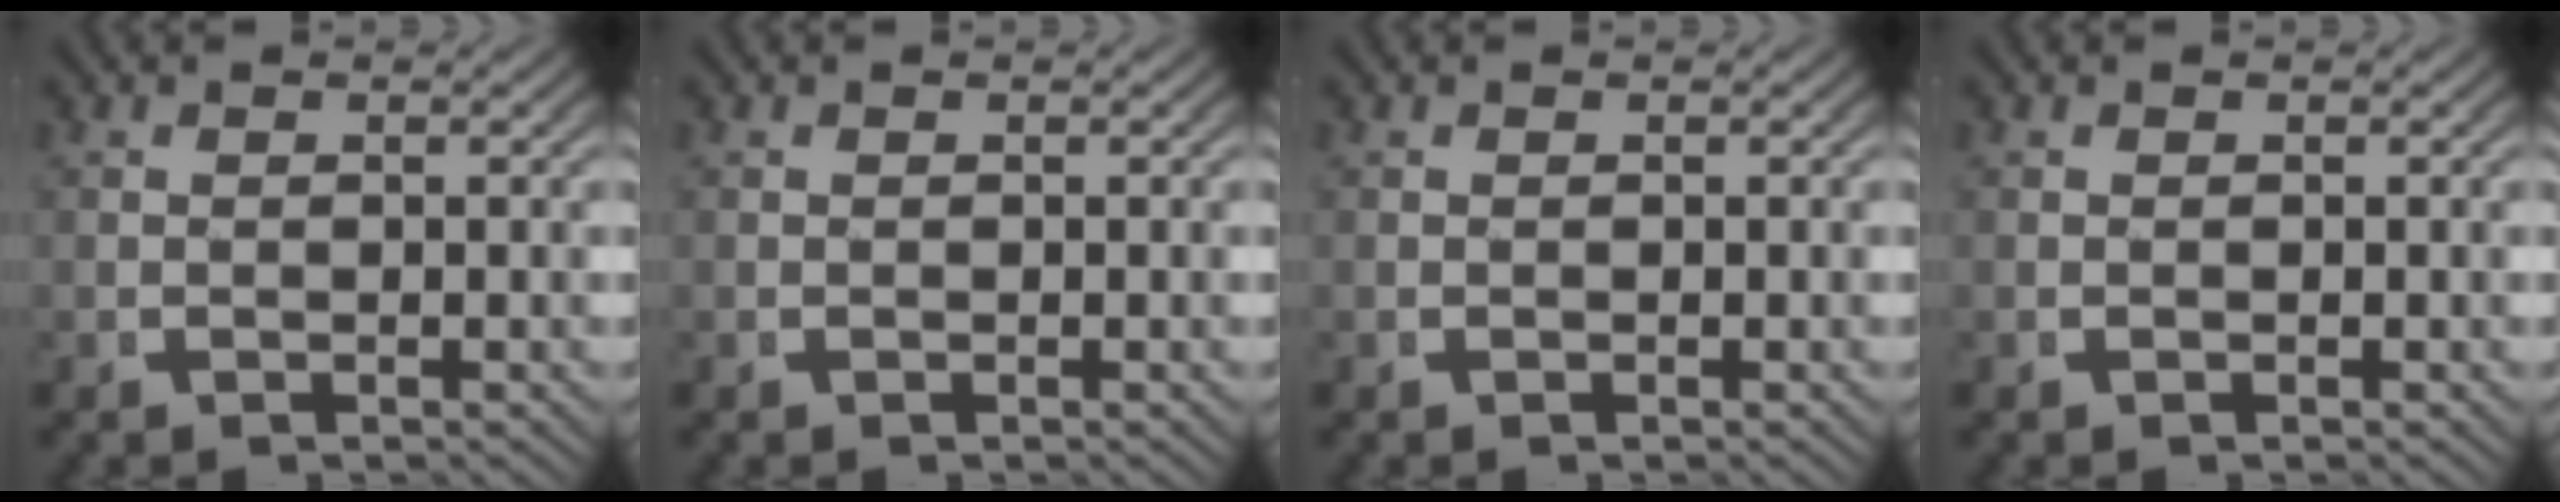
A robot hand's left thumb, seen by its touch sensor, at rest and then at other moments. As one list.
[{"total": 0.0}, {"total": 0.0}, {"total": 0.0}]